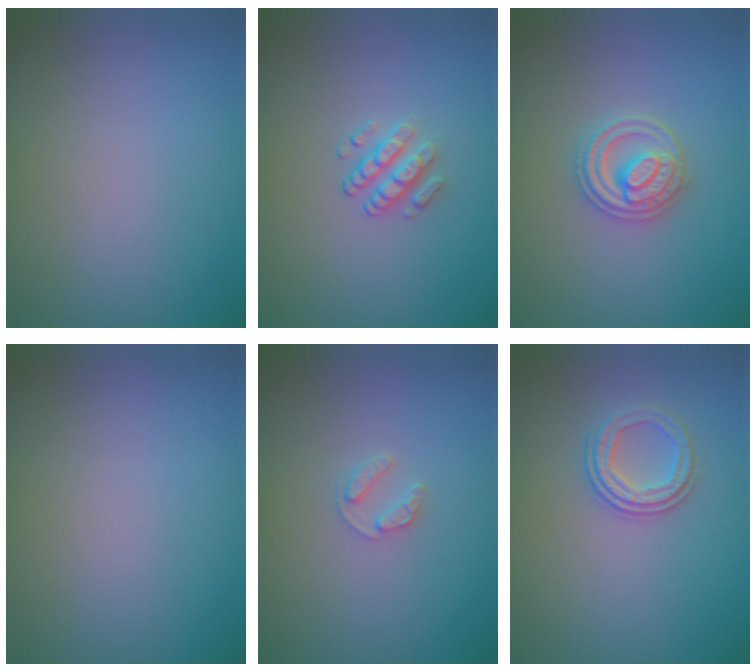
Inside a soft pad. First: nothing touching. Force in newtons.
{"total": 2.0, "press": 1.6, "slide": 1.3}
{"total": 3.7, "press": 3.7, "slide": 0.4}
{"total": 0.0}
{"total": 1.3, "press": 1.3, "slide": 0.2}
{"total": 2.5, "press": 2.4, "slide": 0.9}